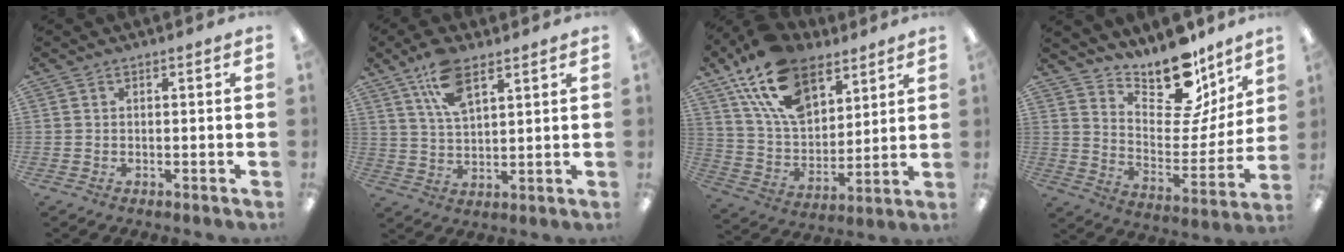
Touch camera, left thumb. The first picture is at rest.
{"total": 10.6, "force": [6.8, 4.3, 6.9], "torque": [-0.140, -0.011, 0.126]}
{"total": 20.2, "force": [12.7, 11.1, 11.2], "torque": [-0.223, -0.052, 0.233]}
{"total": 17.7, "force": [14.9, 6.7, 6.9], "torque": [-0.097, -0.125, 0.257]}